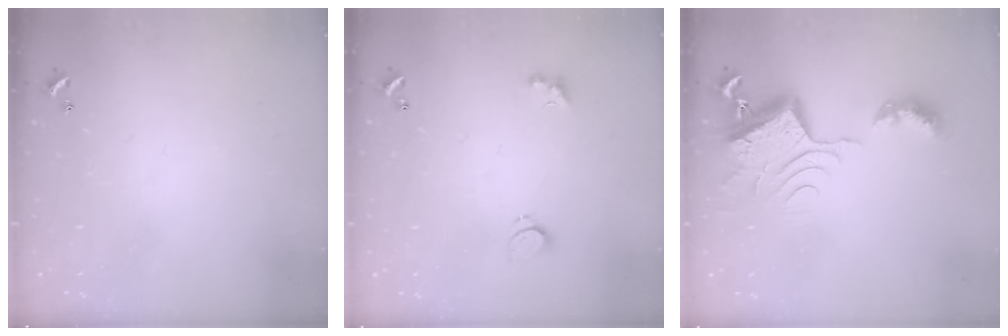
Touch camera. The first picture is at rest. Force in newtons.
{"total": 2.3, "press": 2.3, "slide": 0.6}
{"total": 9.7, "press": 9.6, "slide": 1.0}